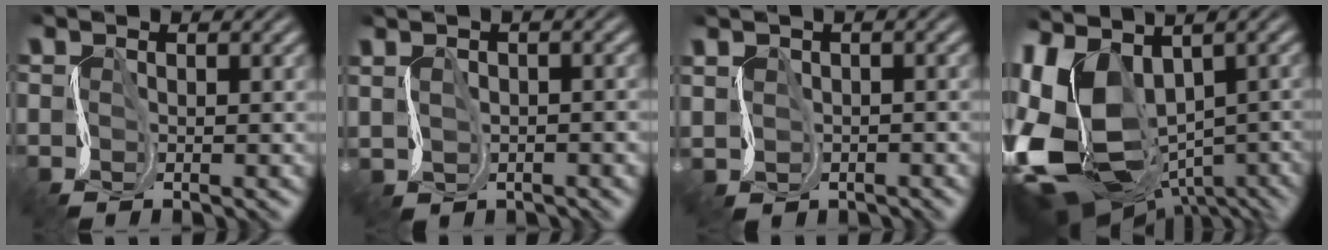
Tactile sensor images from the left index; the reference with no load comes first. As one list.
[{"total": 0.6, "force": [-0.5, -0.3, 0.0], "torque": [-0.007, -0.013, 0.002]}, {"total": 0.9, "force": [-0.6, -0.1, -0.6], "torque": [0.007, -0.012, -0.002]}, {"total": 13.4, "force": [-2.4, 8.2, 10.3], "torque": [-0.223, -0.043, 0.013]}]